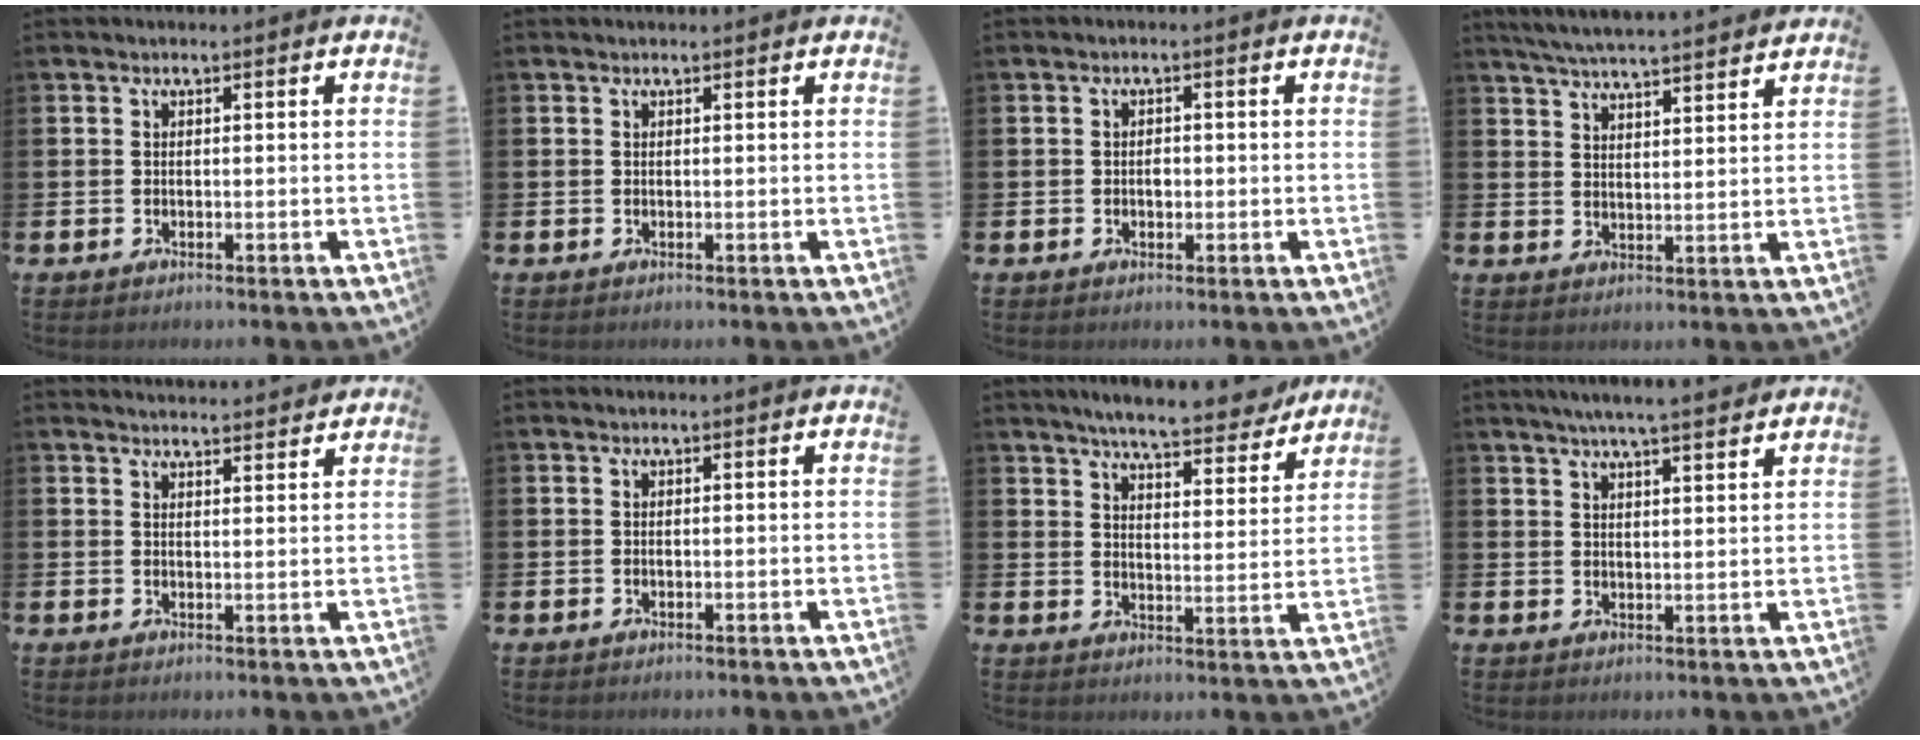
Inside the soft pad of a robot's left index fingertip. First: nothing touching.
{"total": 0.0}
{"total": 1.2, "force": [0.0, 0.9, 0.8], "torque": [-0.004, 0.002, -0.004]}
{"total": 5.3, "force": [5.2, -0.3, 1.0], "torque": [-0.036, -0.029, 0.094]}
{"total": 3.0, "force": [3.0, 0.1, 0.0], "torque": [0.006, -0.022, 0.051]}
{"total": 0.0}
{"total": 7.0, "force": [6.7, 0.6, 2.1], "torque": [-0.049, -0.041, 0.114]}
{"total": 5.2, "force": [4.9, -0.2, 1.7], "torque": [-0.041, -0.016, 0.087]}